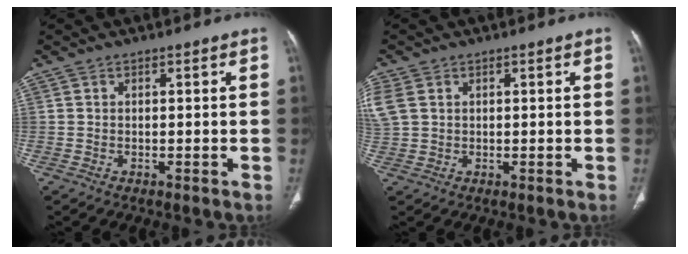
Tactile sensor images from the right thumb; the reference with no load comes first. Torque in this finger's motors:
{"motor_torque": [-0.83, 0.70, 0.75, 0.53, 0.26]}